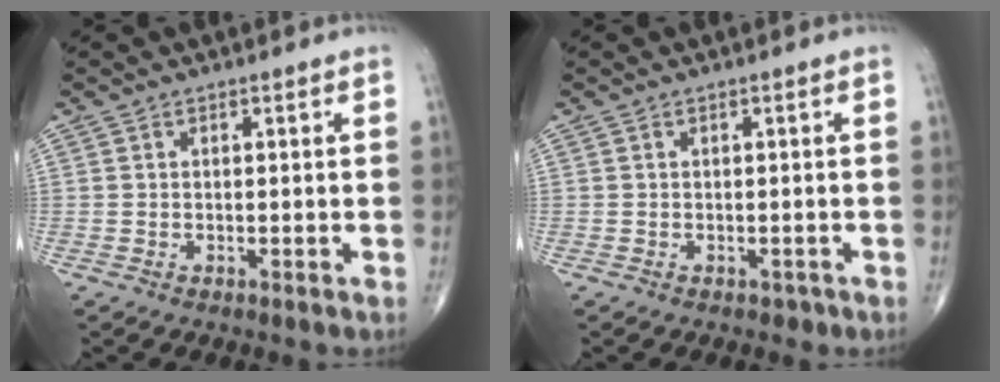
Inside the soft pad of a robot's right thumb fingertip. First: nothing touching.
{"total": 0.8, "force": [-0.4, 0.7, 0.2], "torque": [0.004, 0.003, -0.006]}